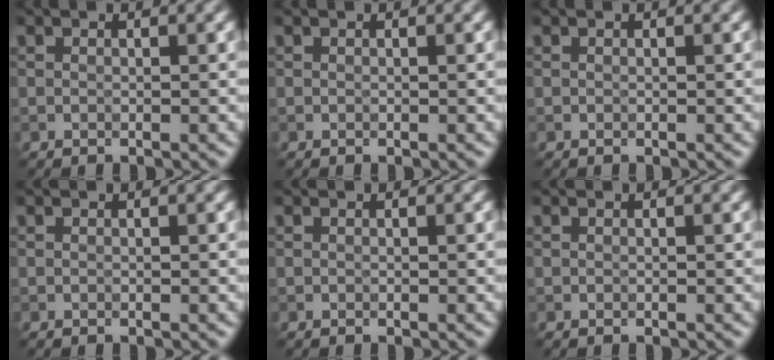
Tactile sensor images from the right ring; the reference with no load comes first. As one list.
[{"total": 0.0}, {"total": 0.0}, {"total": 0.0}, {"total": 0.0}, {"total": 0.0}]